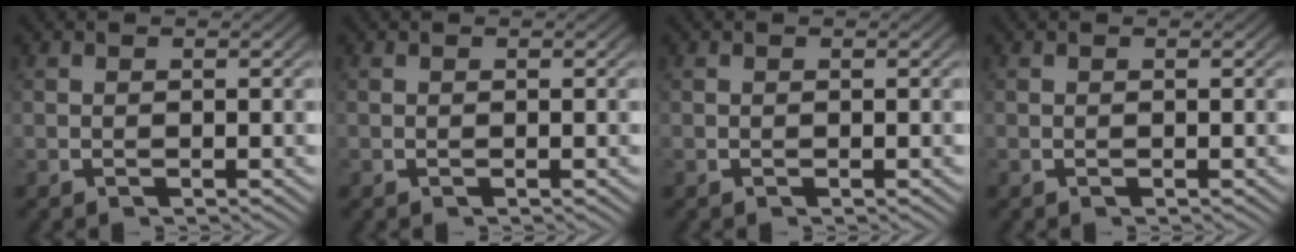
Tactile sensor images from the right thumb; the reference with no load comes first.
{"total": 0.0}
{"total": 0.0}
{"total": 0.0}